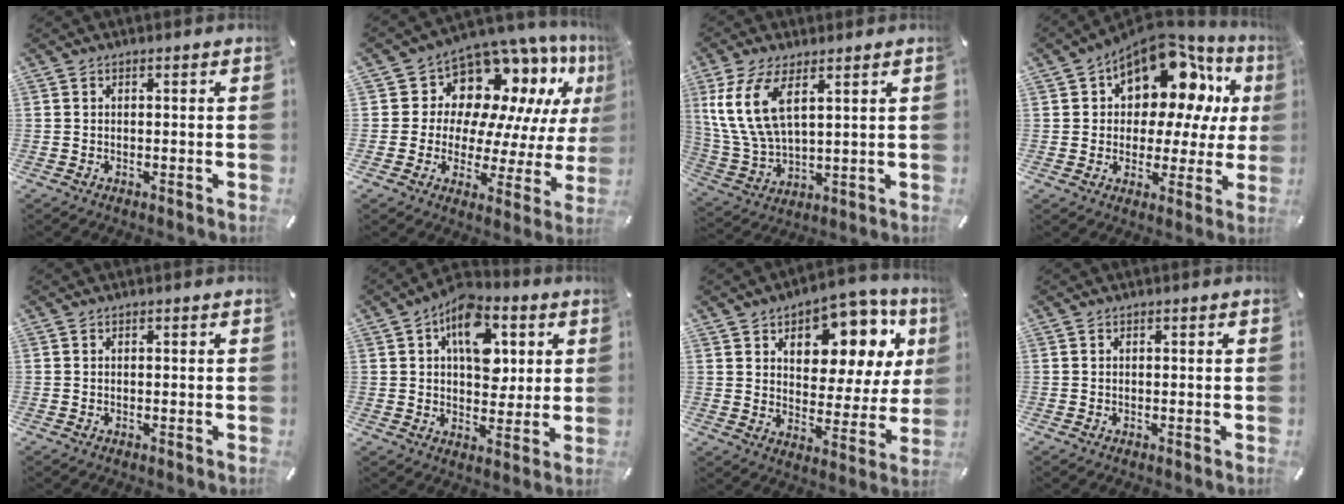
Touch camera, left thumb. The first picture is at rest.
{"total": 12.4, "force": [8.4, 8.3, 3.9], "torque": [-0.067, -0.094, 0.146]}
{"total": 11.6, "force": [5.5, 5.5, 8.6], "torque": [-0.212, -0.012, 0.098]}
{"total": 15.6, "force": [8.8, 9.1, 9.1], "torque": [-0.133, -0.072, 0.151]}
{"total": 0.0}
{"total": 13.5, "force": [4.3, 8.9, 9.3], "torque": [-0.120, -0.011, 0.074]}
{"total": 12.9, "force": [7.5, 8.0, 6.7], "torque": [-0.089, -0.062, 0.126]}
{"total": 0.0}